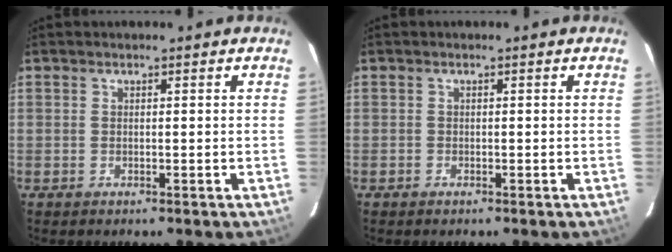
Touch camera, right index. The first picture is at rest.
{"total": 0.5, "force": [-0.5, 0.3, 0.0], "torque": [0.000, 0.001, -0.009]}